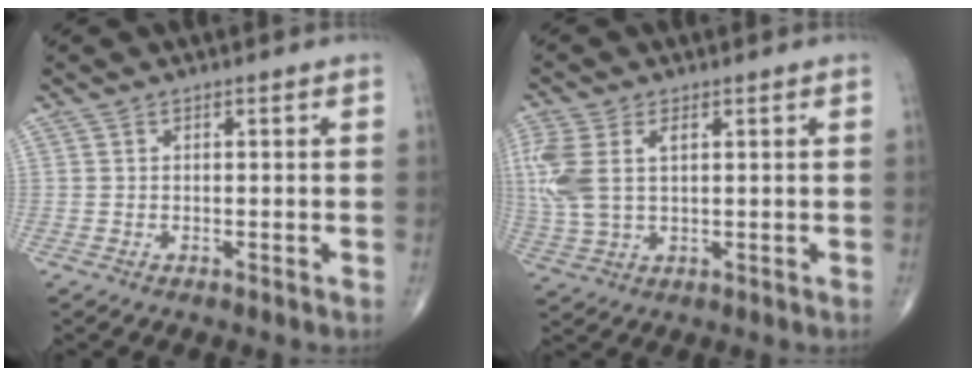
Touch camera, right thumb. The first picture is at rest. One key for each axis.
{"total": 10.1, "fx": 2.2, "fy": 5.8, "fz": 8.0, "tx": -0.211, "ty": 0.011, "tz": 0.051}